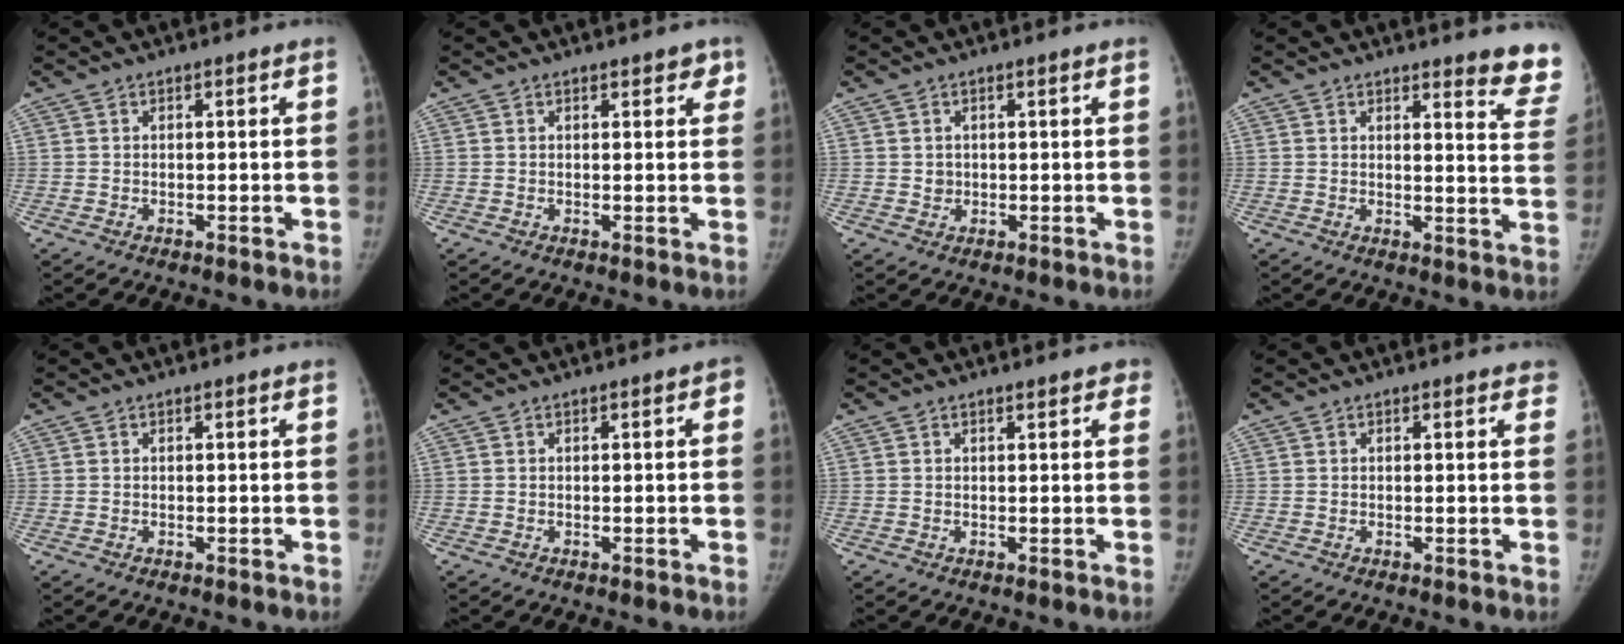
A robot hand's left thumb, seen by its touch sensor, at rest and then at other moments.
{"total": 2.5, "force": [1.6, 1.4, 1.5], "torque": [0.009, -0.003, 0.014]}
{"total": 1.2, "force": [0.1, 1.1, 0.3], "torque": [0.004, 0.001, 0.004]}
{"total": 9.6, "force": [8.8, 1.7, 3.5], "torque": [-0.005, -0.079, 0.075]}
{"total": 0.0}
{"total": 1.0, "force": [0.0, 0.5, 0.9], "torque": [-0.003, 0.005, -0.003]}
{"total": 1.6, "force": [1.1, 0.9, 0.8], "torque": [0.010, 0.002, 0.007]}
{"total": 1.5, "force": [1.1, 0.7, 0.6], "torque": [0.006, -0.001, 0.003]}